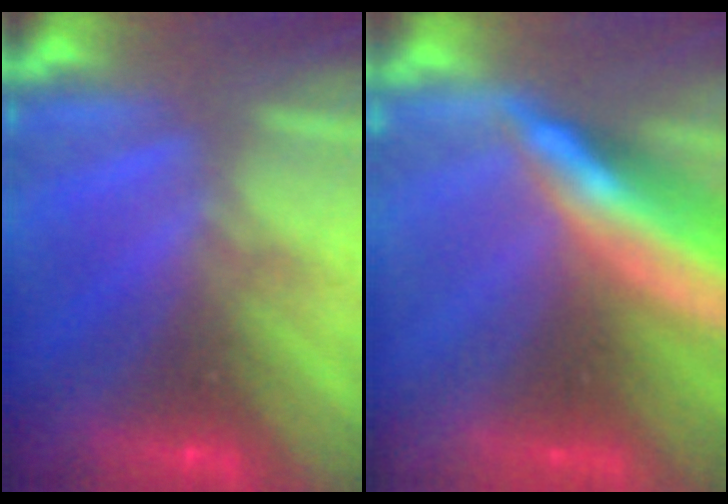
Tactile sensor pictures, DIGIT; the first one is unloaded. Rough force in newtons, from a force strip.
{"total": 9.0}